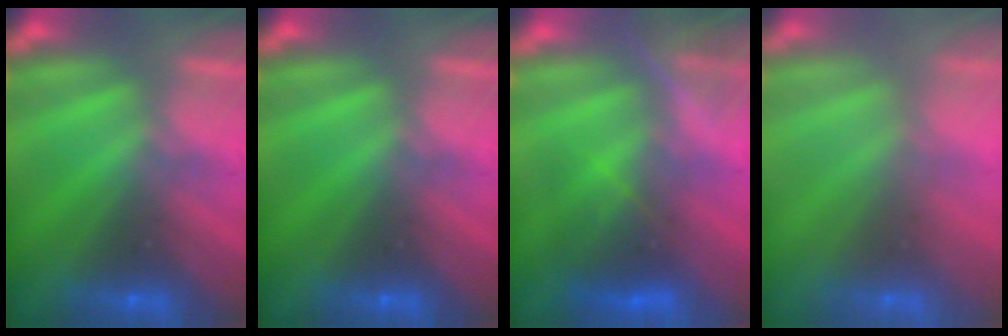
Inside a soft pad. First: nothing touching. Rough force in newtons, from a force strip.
{"total": 0.0}
{"total": 4.5}
{"total": 6.9}